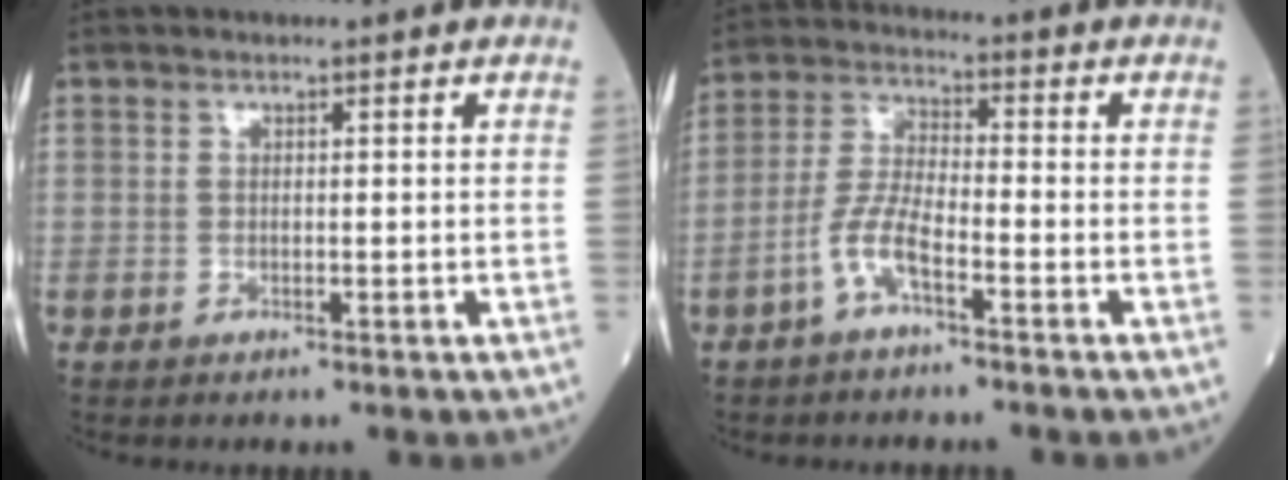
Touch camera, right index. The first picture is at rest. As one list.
[{"total": 6.0, "force": [-3.2, 1.3, 4.9], "torque": [-0.109, 0.008, -0.065]}]